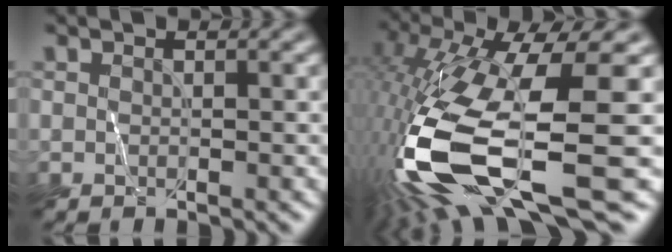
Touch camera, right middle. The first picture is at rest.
{"total": 15.6, "force": [-4.9, 4.5, 14.2], "torque": [-0.311, -0.028, -0.074]}